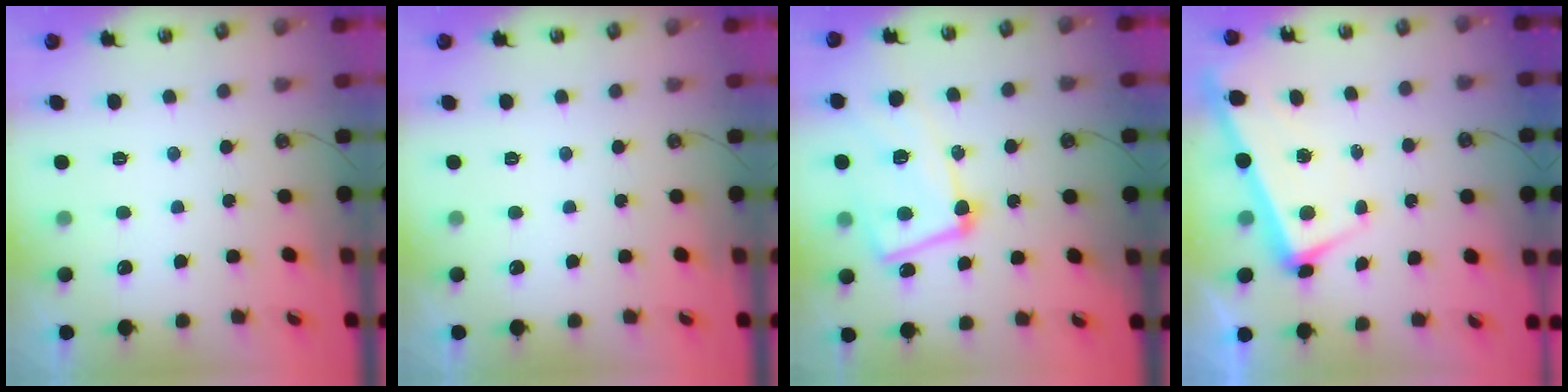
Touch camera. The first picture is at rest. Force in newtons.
{"total": 0.0}
{"total": 14.9, "press": 14.7, "slide": 2.3}
{"total": 3.4, "press": 3.4, "slide": 0.6}